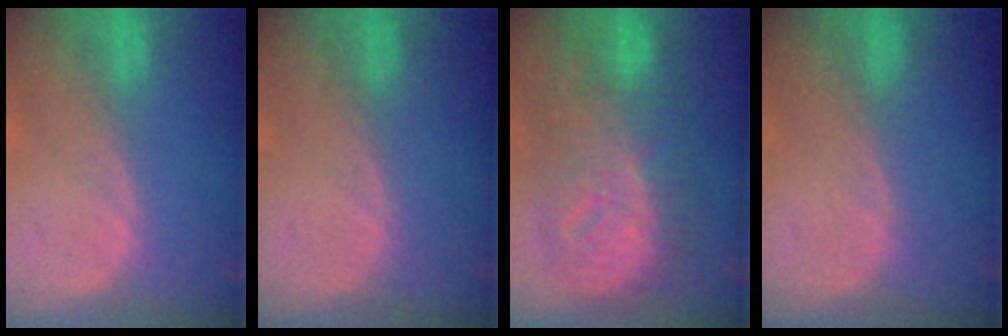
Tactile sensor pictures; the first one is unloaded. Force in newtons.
{"total": 0.0}
{"total": 12.5, "press": 12.4, "slide": 1.2}
{"total": 0.0}